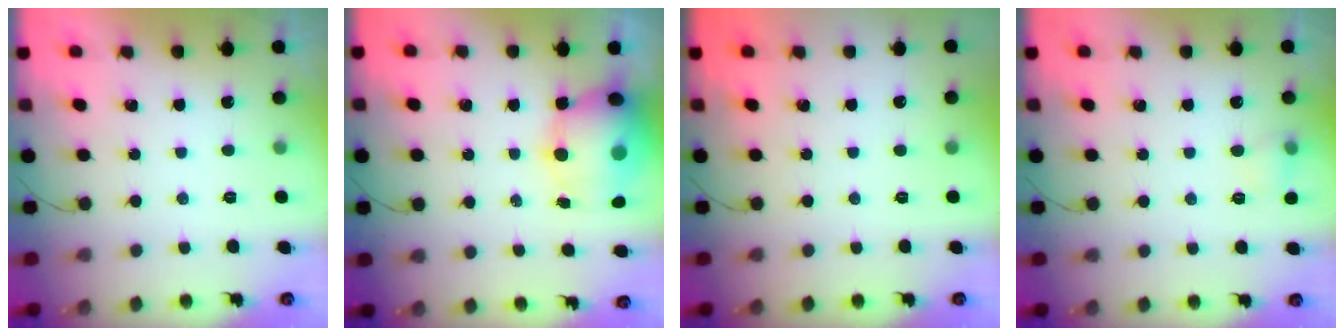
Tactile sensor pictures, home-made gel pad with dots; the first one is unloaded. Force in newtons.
{"total": 14.7, "press": 14.2, "slide": 3.5}
{"total": 0.0}
{"total": 5.0, "press": 4.8, "slide": 1.4}